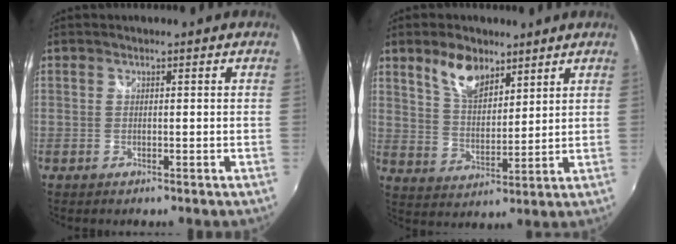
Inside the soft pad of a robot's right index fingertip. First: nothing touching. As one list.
[{"total": 8.7, "force": [5.8, 4.3, 4.9], "torque": [-0.087, 0.010, 0.110]}]